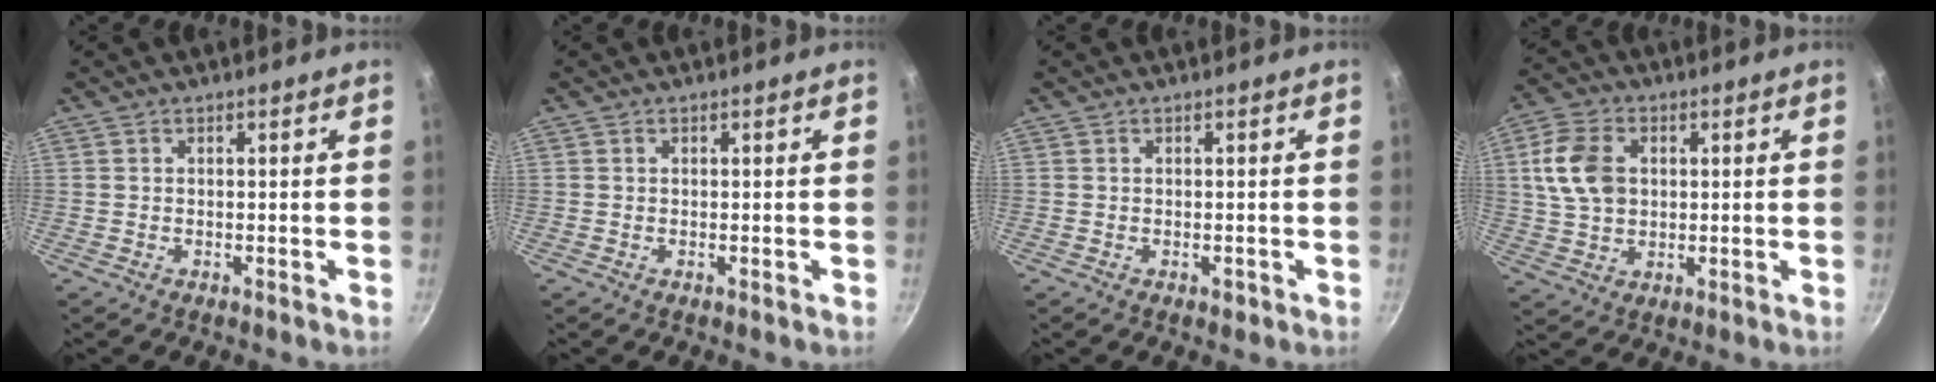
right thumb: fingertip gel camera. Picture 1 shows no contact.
{"total": 0.0}
{"total": 0.9, "force": [-0.4, 0.6, 0.5], "torque": [-0.005, 0.002, -0.005]}
{"total": 10.3, "force": [2.0, 7.4, 6.9], "torque": [-0.119, 0.004, 0.036]}